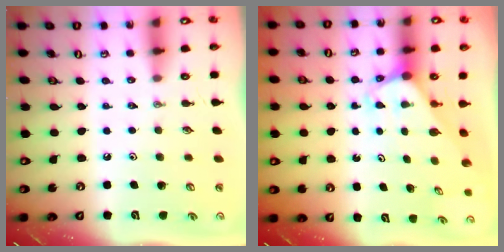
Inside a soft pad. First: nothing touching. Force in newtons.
{"total": 1.9, "press": 1.9, "slide": 0.1}